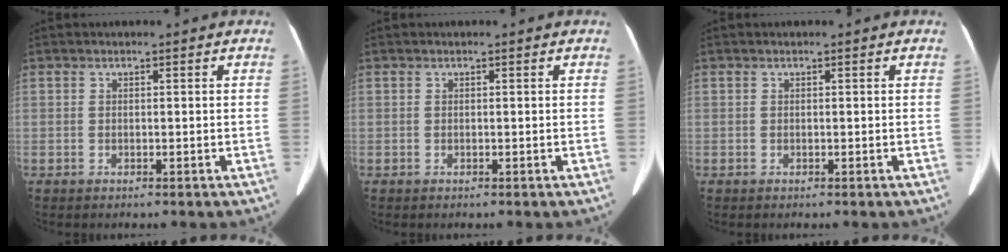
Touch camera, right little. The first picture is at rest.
{"total": 0.0}
{"total": 0.0}